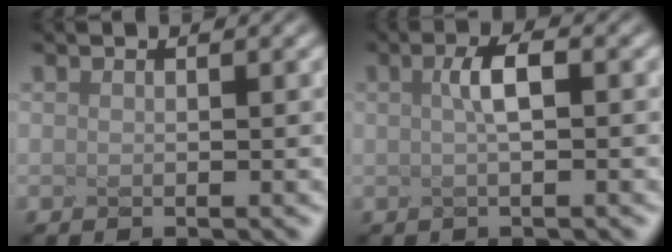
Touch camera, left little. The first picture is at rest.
{"total": 1.6, "force": [-1.0, -0.5, 1.1], "torque": [-0.045, 0.001, 0.018]}